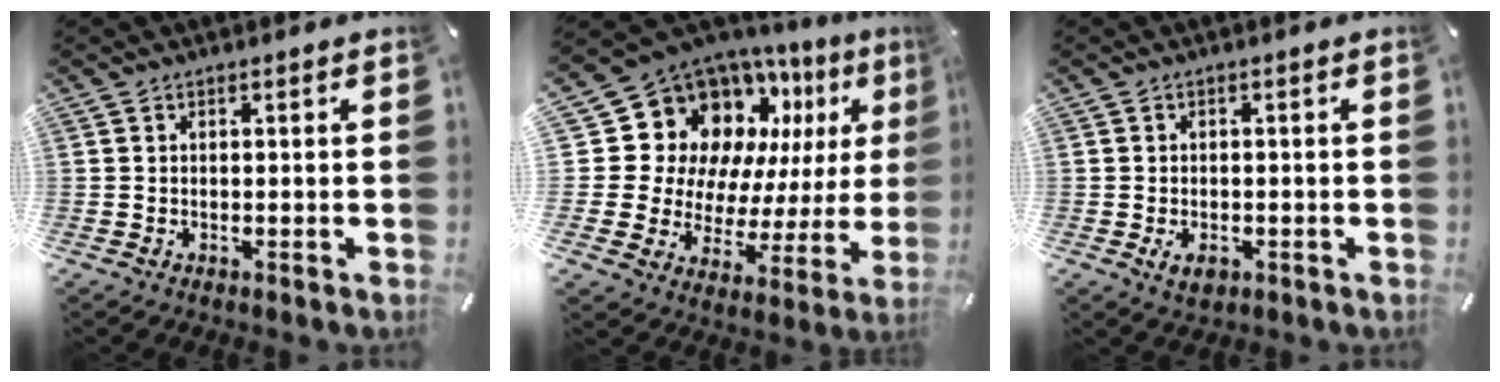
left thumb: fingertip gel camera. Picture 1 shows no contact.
{"total": 17.0, "force": [9.5, 12.5, 6.5], "torque": [-0.099, -0.102, 0.190]}
{"total": 3.0, "force": [-1.1, 2.0, 1.9], "torque": [-0.031, -0.001, -0.023]}